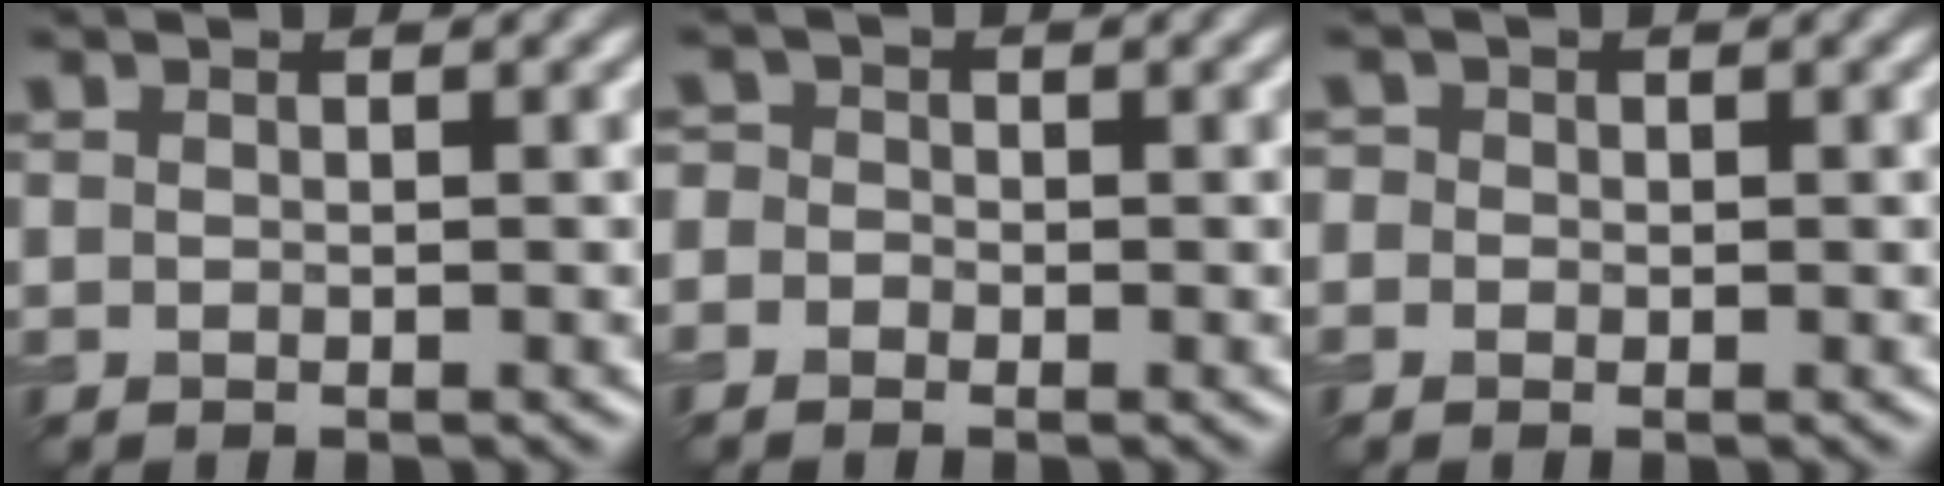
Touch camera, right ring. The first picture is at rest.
{"total": 1.6, "force": [-0.4, 1.5, 0.5], "torque": [0.002, 0.008, -0.025]}
{"total": 1.4, "force": [0.2, 1.3, 0.5], "torque": [-0.006, 0.003, -0.012]}